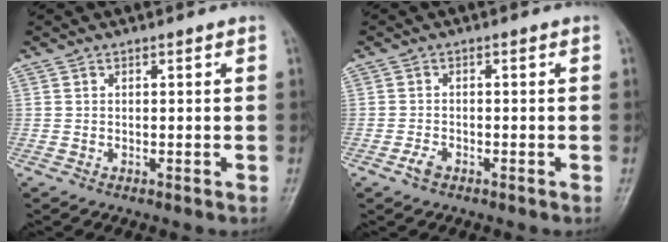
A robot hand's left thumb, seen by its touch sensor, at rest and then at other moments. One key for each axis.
{"total": 1.7, "fx": -1.0, "fy": 0.9, "fz": 1.0, "tx": -0.026, "ty": 0.003, "tz": -0.021}